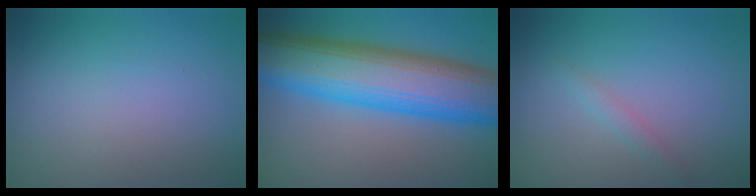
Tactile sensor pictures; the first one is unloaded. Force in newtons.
{"total": 13.2, "press": 13.2, "slide": 0.3}
{"total": 1.0, "press": 0.9, "slide": 0.1}